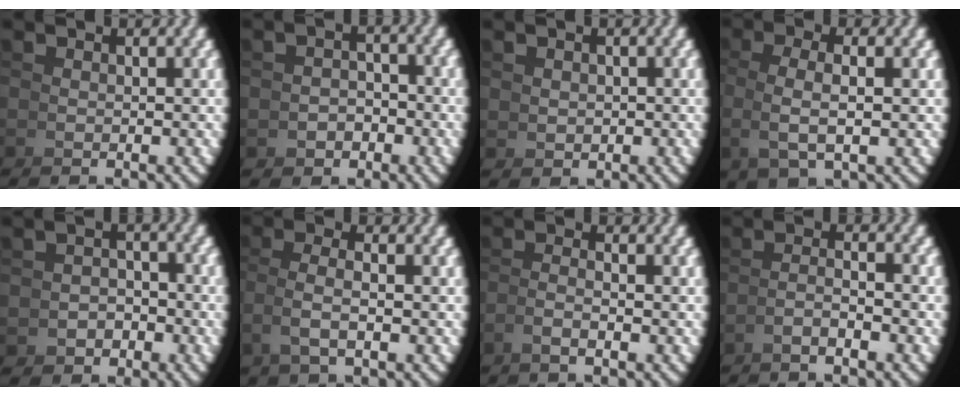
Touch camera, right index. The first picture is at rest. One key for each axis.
{"total": 2.8, "fx": -1.7, "fy": 2.1, "fz": 0.6, "tx": 0.007, "ty": -0.007, "tz": -0.029}
{"total": 0.8, "fx": 0.7, "fy": 0.3, "fz": 0.2, "tx": 0.005, "ty": 0.001, "tz": 0.020}
{"total": 3.1, "fx": 0.9, "fy": 0.3, "fz": 3.0, "tx": -0.053, "ty": 0.007, "tz": 0.023}
{"total": 3.1, "fx": -1.8, "fy": 2.5, "fz": 0.8, "tx": 0.003, "ty": -0.010, "tz": -0.029}
{"total": 2.2, "fx": 0.1, "fy": -0.2, "fz": 2.2, "tx": -0.047, "ty": 0.001, "tz": 0.010}
{"total": 1.8, "fx": -0.8, "fy": -1.2, "fz": 1.1, "tx": -0.021, "ty": 0.001, "tz": -0.012}
{"total": 2.1, "fx": -1.2, "fy": -0.5, "fz": 1.6, "tx": -0.017, "ty": 0.003, "tz": -0.024}